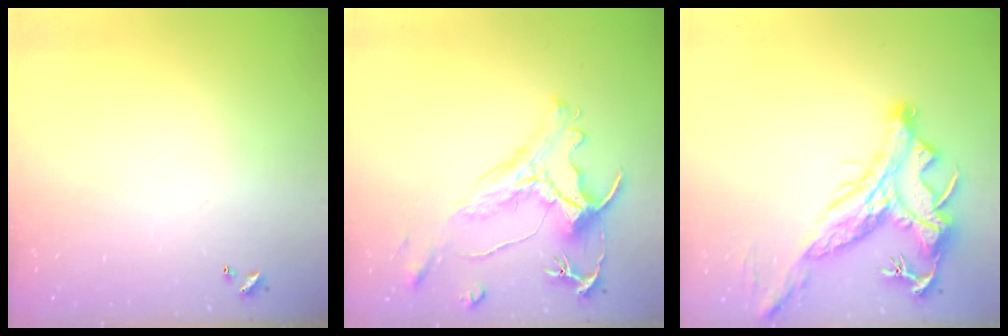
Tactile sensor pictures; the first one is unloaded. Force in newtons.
{"total": 2.8, "press": 2.5, "slide": 1.3}
{"total": 5.4, "press": 5.0, "slide": 1.9}